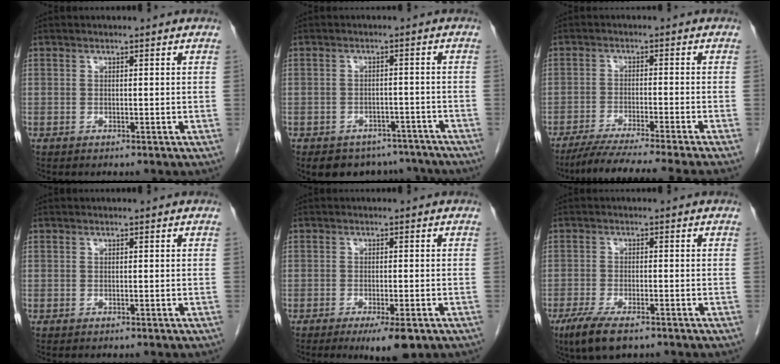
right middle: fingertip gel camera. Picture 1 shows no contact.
{"total": 9.1, "force": [-7.5, 5.0, 1.4], "torque": [-0.002, 0.017, -0.086]}
{"total": 13.2, "force": [-11.4, -1.8, 6.4], "torque": [-0.074, -0.030, -0.176]}
{"total": 0.0}
{"total": 5.0, "force": [-2.9, 1.1, 3.9], "torque": [-0.055, -0.009, -0.038]}
{"total": 6.8, "force": [-4.6, 1.9, 4.7], "torque": [-0.086, -0.015, -0.073]}